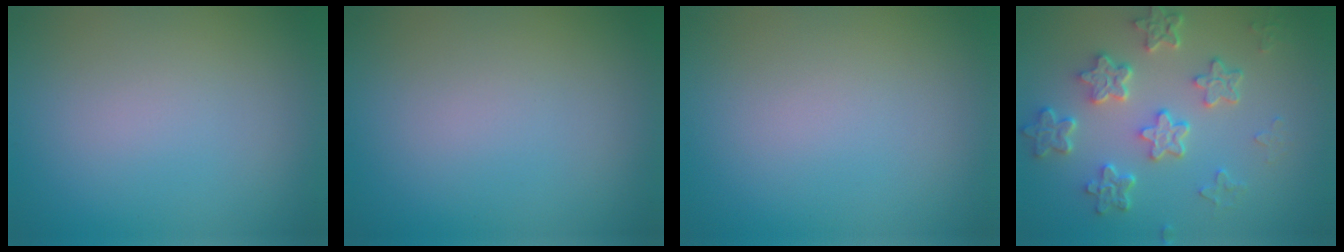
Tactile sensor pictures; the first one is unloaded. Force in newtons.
{"total": 0.0}
{"total": 0.0}
{"total": 5.6, "press": 4.3, "slide": 3.6}